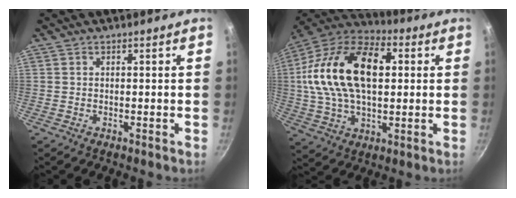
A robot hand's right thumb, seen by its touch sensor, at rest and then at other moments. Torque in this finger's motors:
{"motor_torque": [-0.02, 1.43, 0.85, -0.45, 0.36]}